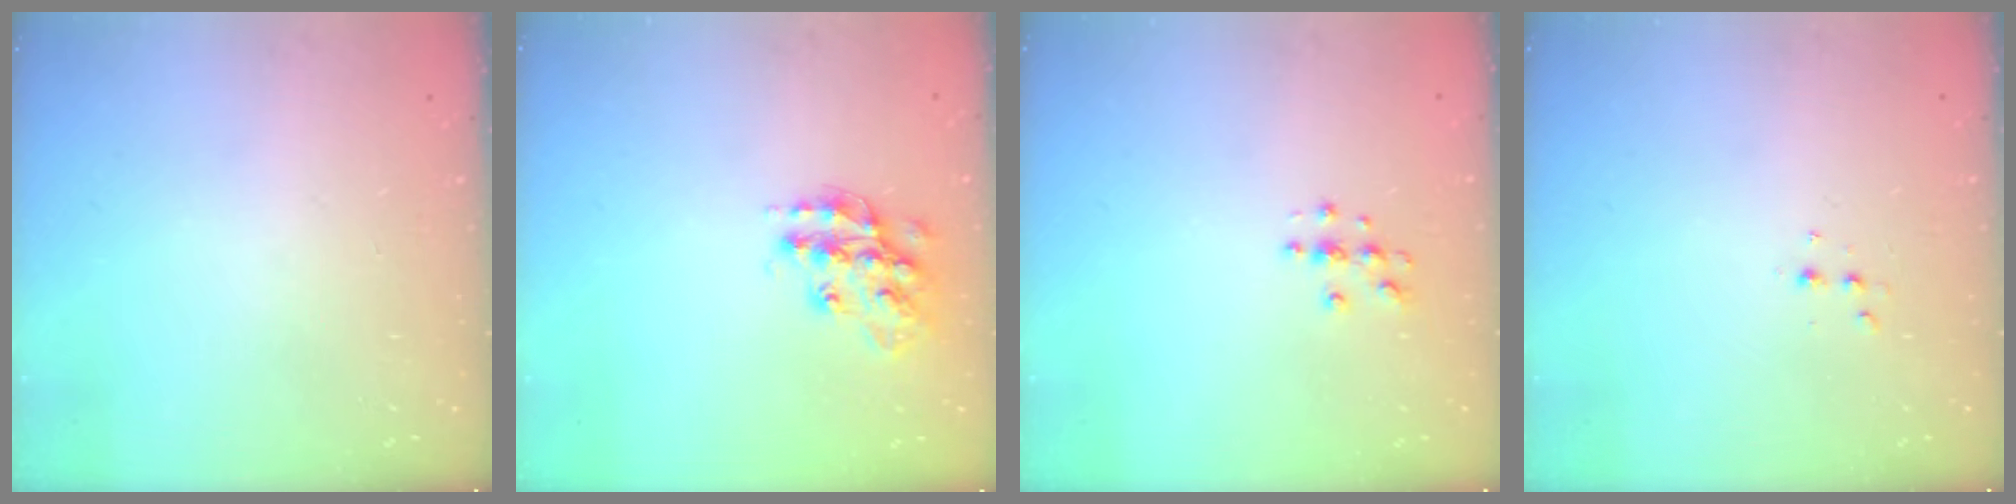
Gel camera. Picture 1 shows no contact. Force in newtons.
{"total": 15.2, "press": 15.2, "slide": 0.9}
{"total": 3.9, "press": 3.8, "slide": 0.4}
{"total": 2.8, "press": 2.7, "slide": 0.6}